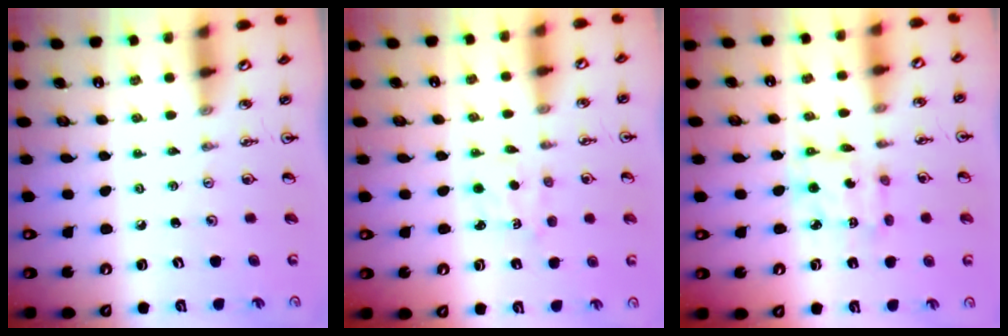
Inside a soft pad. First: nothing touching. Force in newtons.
{"total": 2.5, "press": 2.5, "slide": 0.3}
{"total": 5.2, "press": 5.2, "slide": 0.3}